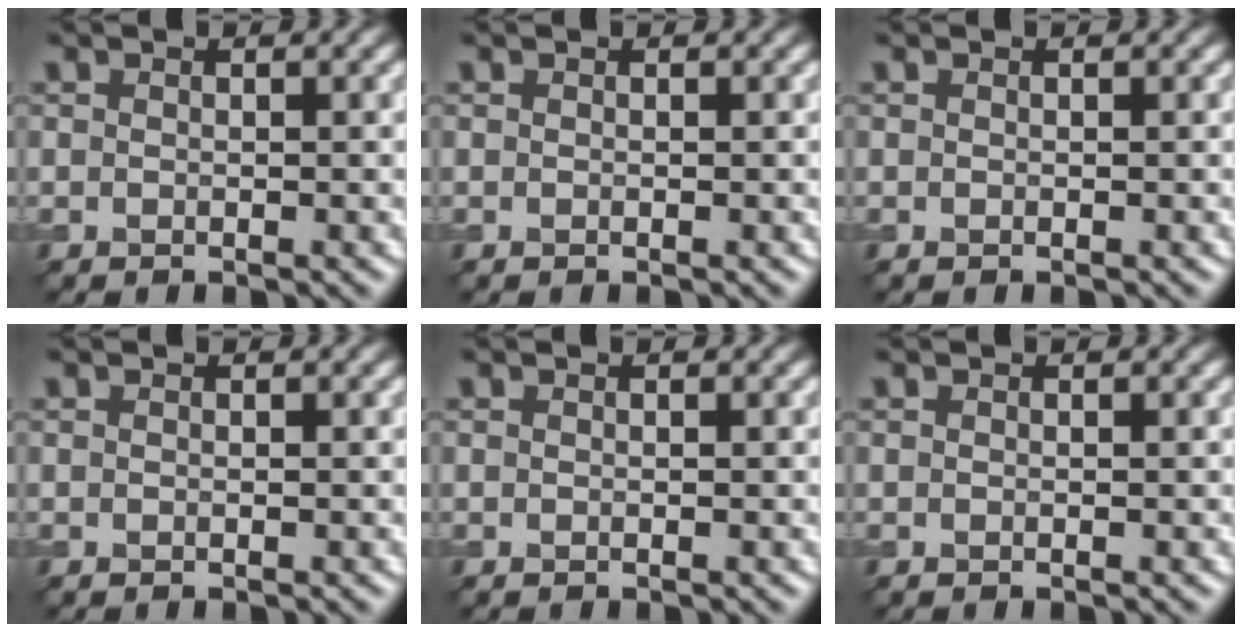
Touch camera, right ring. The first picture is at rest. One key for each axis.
{"total": 0.0}
{"total": 0.0}
{"total": 0.0}
{"total": 0.0}
{"total": 0.0}